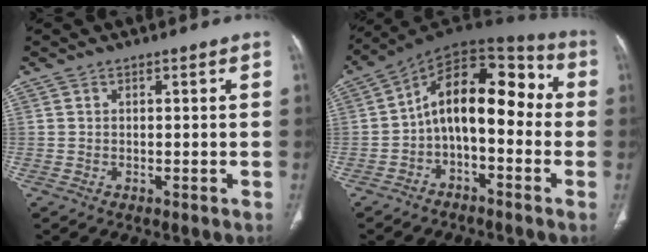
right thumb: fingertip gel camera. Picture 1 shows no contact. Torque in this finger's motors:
{"motor_torque": [0.39, 0.98, 0.45, -0.18, 0.32]}